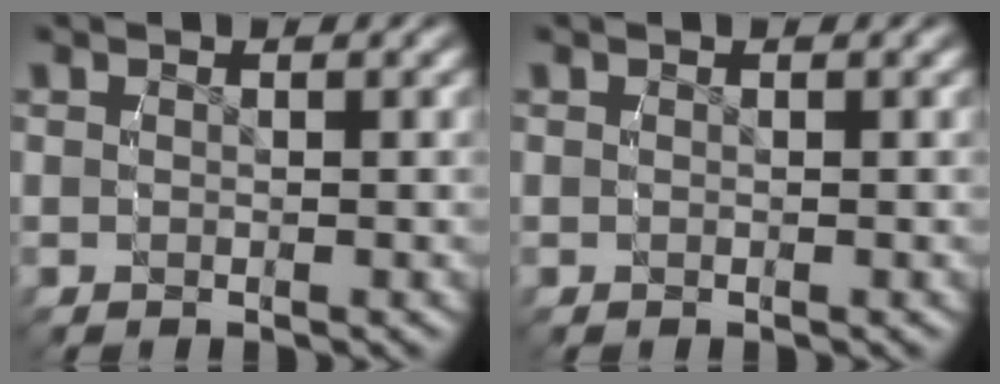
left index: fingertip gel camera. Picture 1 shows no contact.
{"total": 0.0}